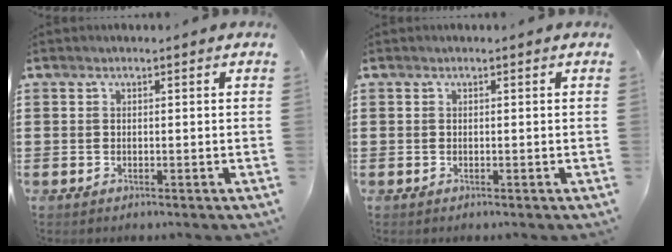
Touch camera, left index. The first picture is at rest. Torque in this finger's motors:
{"motor_torque": [0.00, 0.00, 0.00, 0.00]}